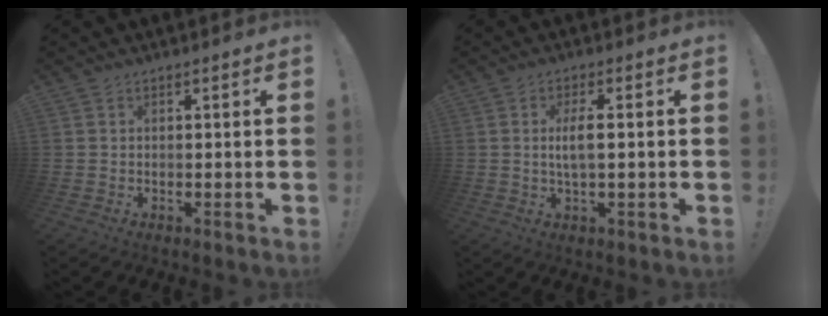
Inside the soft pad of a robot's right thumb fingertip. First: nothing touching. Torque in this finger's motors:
{"motor_torque": [-0.27, 0.39, 0.50, -0.29, 0.23]}